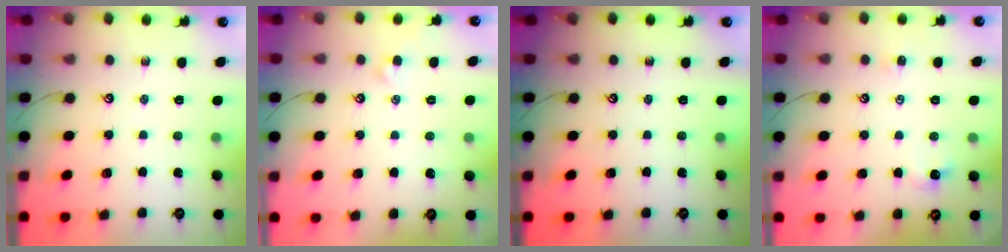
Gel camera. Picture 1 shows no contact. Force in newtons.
{"total": 1.6, "press": 1.5, "slide": 0.4}
{"total": 0.0}
{"total": 1.3, "press": 1.2, "slide": 0.5}